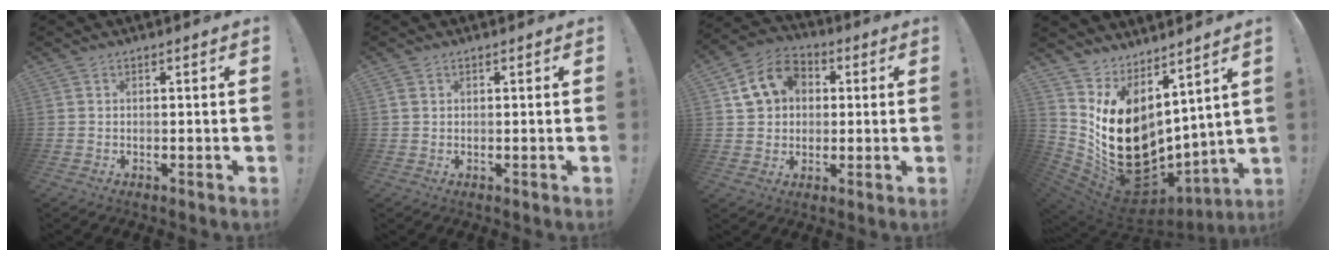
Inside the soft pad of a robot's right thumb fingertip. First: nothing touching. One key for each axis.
{"total": 1.6, "fx": 0.8, "fy": 1.1, "fz": 0.9, "tx": -0.021, "ty": 0.005, "tz": 0.017}
{"total": 13.1, "fx": 4.0, "fy": 10.6, "fz": 6.5, "tx": -0.102, "ty": 0.005, "tz": 0.086}
{"total": 18.0, "fx": 1.5, "fy": 13.8, "fz": 11.6, "tx": -0.202, "ty": -0.034, "tz": 0.058}